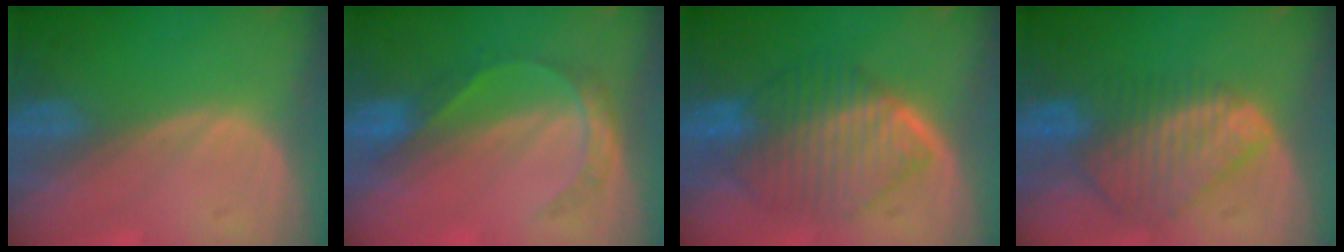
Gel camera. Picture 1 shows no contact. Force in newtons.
{"total": 4.4, "press": 4.4, "slide": 0.5}
{"total": 9.1, "press": 9.1, "slide": 0.5}
{"total": 9.1, "press": 7.7, "slide": 4.8}